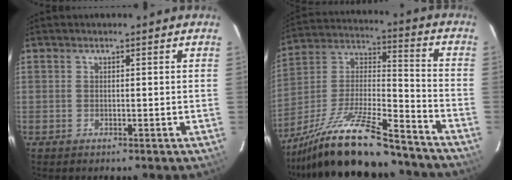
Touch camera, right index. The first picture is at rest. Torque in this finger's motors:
{"motor_torque": [1.13, -1.01, 0.81, 0.20]}